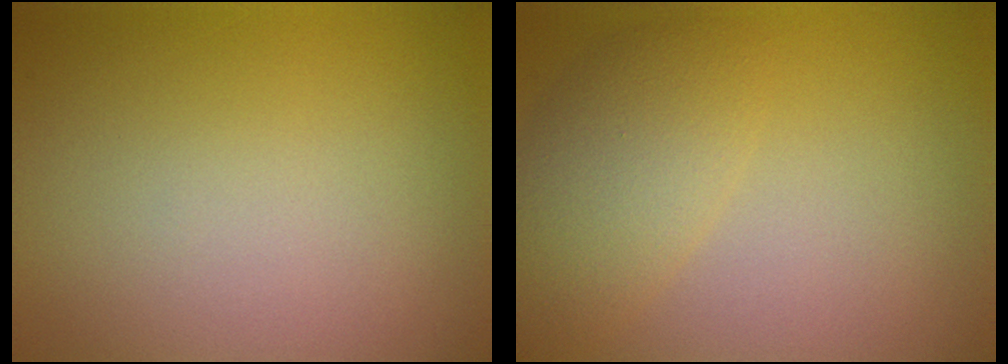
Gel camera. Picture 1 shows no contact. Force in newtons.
{"total": 4.3, "press": 4.3, "slide": 0.1}